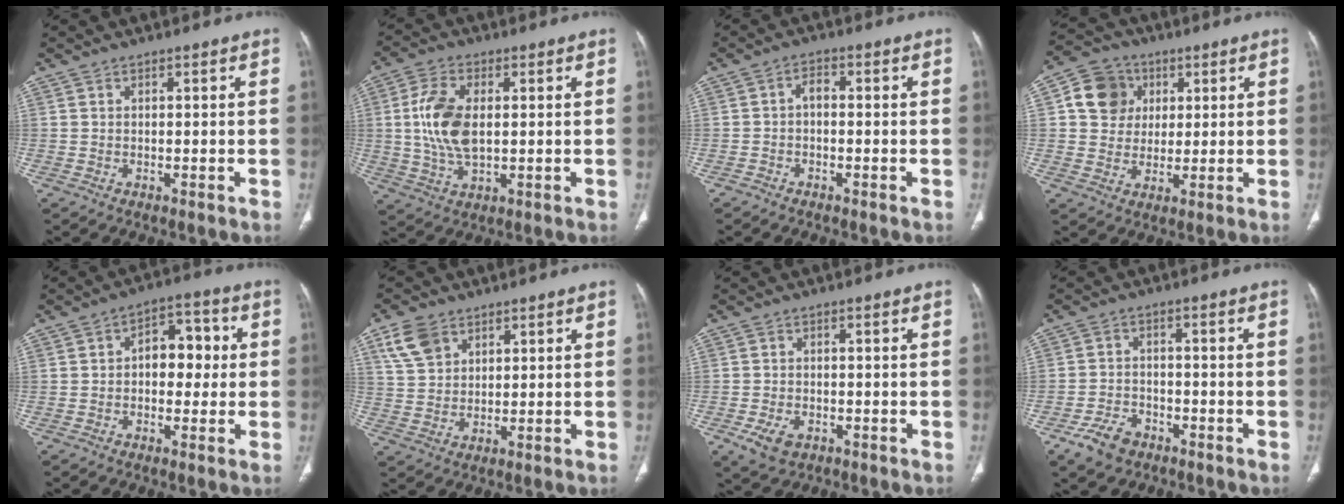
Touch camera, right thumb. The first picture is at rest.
{"total": 10.8, "force": [1.0, 5.8, 9.0], "torque": [-0.191, -0.001, 0.024]}
{"total": 2.3, "force": [-0.6, 1.6, 1.6], "torque": [-0.022, 0.015, -0.018]}
{"total": 9.8, "force": [2.8, 8.7, 3.5], "torque": [-0.037, -0.002, 0.043]}
{"total": 8.4, "force": [0.3, 5.6, 6.3], "torque": [-0.050, 0.026, -0.002]}
{"total": 7.4, "force": [4.1, 5.0, 3.6], "torque": [-0.057, -0.011, 0.085]}
{"total": 4.8, "force": [-2.1, 3.2, 2.9], "torque": [-0.057, 0.002, -0.030]}
{"total": 6.4, "force": [-3.9, 4.2, 3.0], "torque": [-0.050, 0.021, -0.067]}